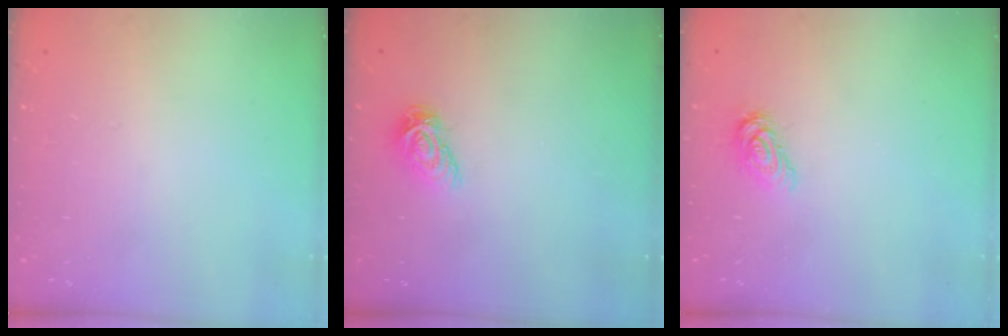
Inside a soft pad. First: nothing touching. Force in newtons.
{"total": 6.4, "press": 6.4, "slide": 0.2}
{"total": 5.9, "press": 5.8, "slide": 0.4}